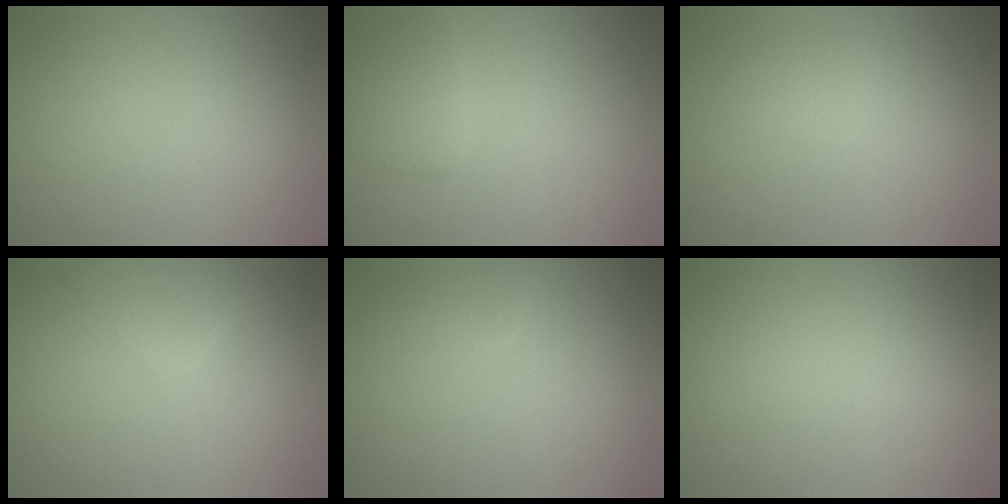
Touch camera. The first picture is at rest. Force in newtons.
{"total": 1.7, "press": 1.7, "slide": 0.1}
{"total": 1.0, "press": 1.0, "slide": 0.2}
{"total": 2.1, "press": 2.1, "slide": 0.1}
{"total": 0.7, "press": 0.7, "slide": 0.0}
{"total": 0.0}